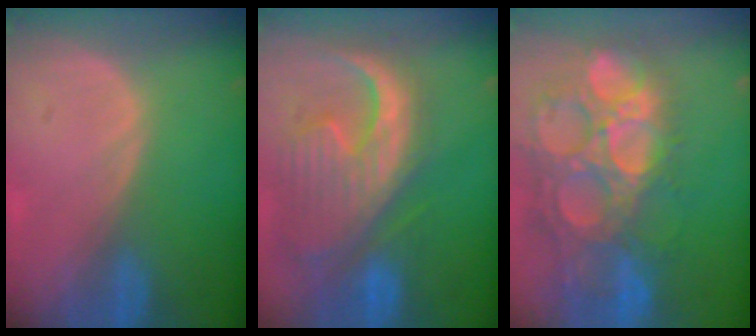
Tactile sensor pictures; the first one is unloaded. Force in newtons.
{"total": 13.3, "press": 11.5, "slide": 6.7}
{"total": 15.6, "press": 13.0, "slide": 8.7}